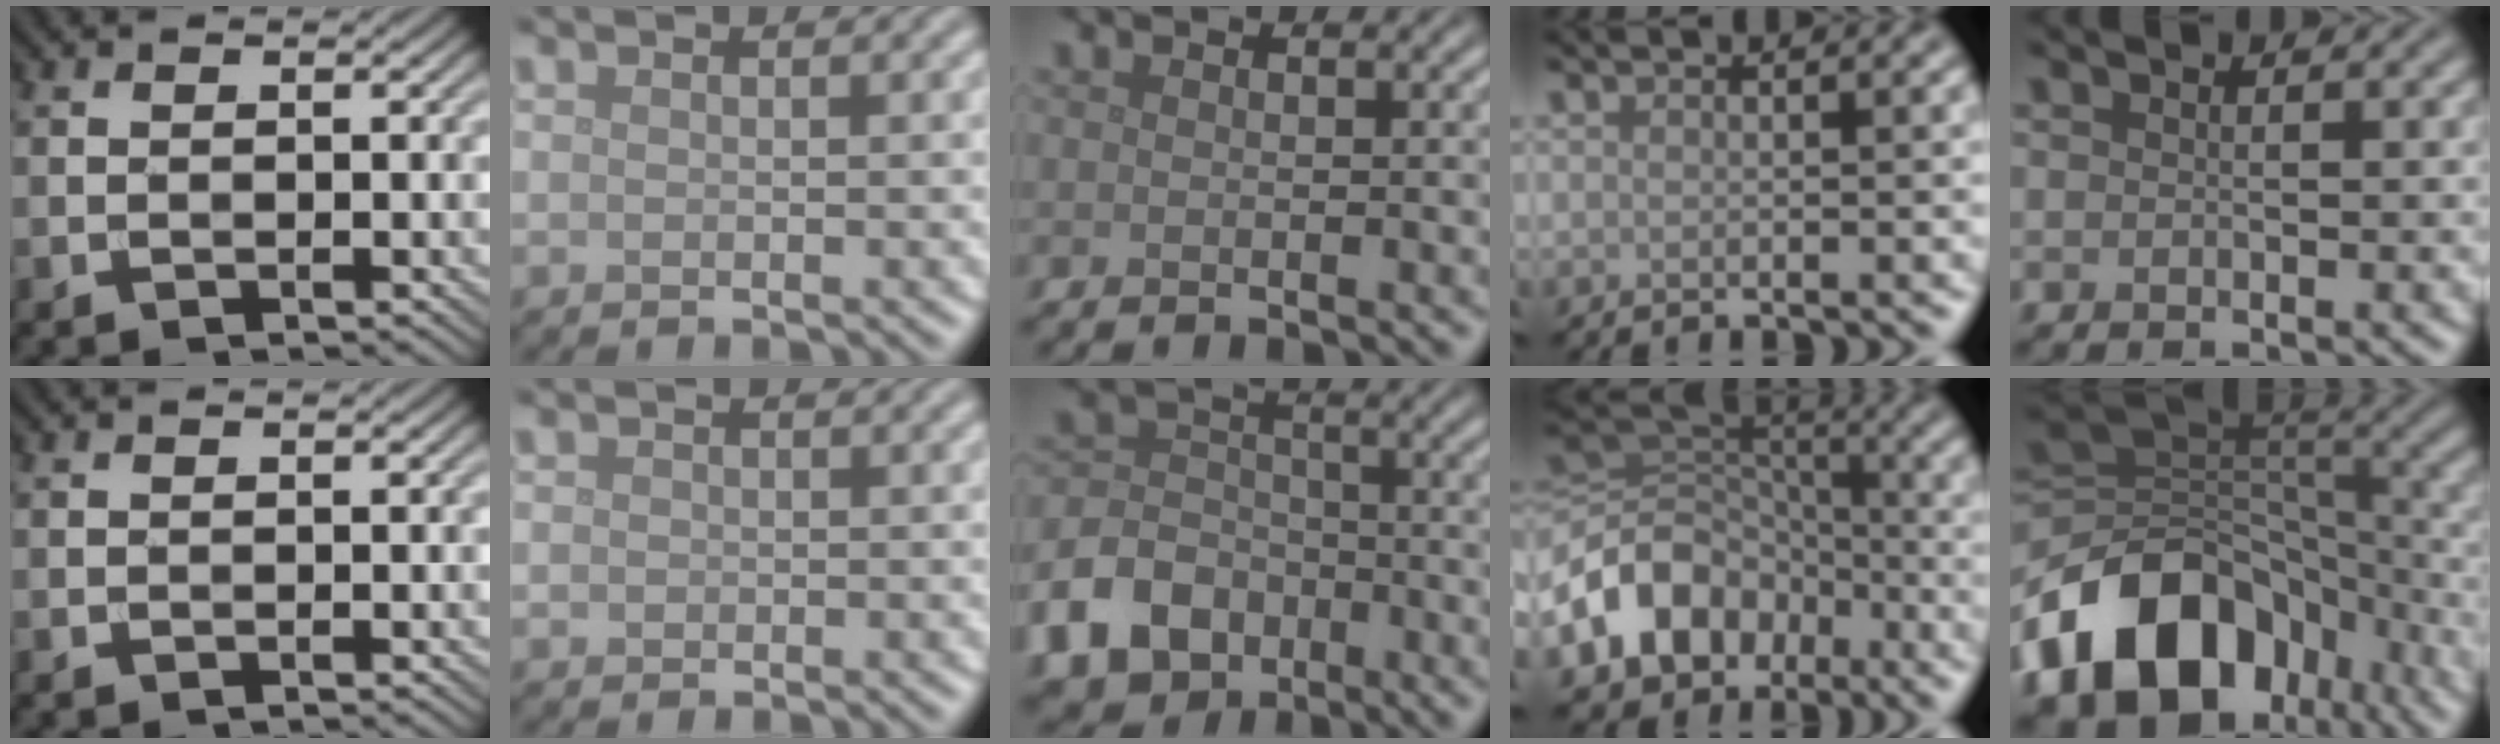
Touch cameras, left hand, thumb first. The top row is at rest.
{"index": {"total": 0.7, "force": [0.0, 0.7, 0.2], "torque": [0.000, -0.002, -0.002]}, "middle": {"total": 8.2, "force": [-4.6, 6.1, 3.1], "torque": [-0.058, -0.010, -0.100]}, "ring": {"total": 9.3, "force": [-4.3, 7.1, 4.2], "torque": [-0.072, 0.003, -0.090]}, "little": {"total": 14.1, "force": [-7.2, 9.6, 7.4], "torque": [-0.135, 0.006, -0.129]}}